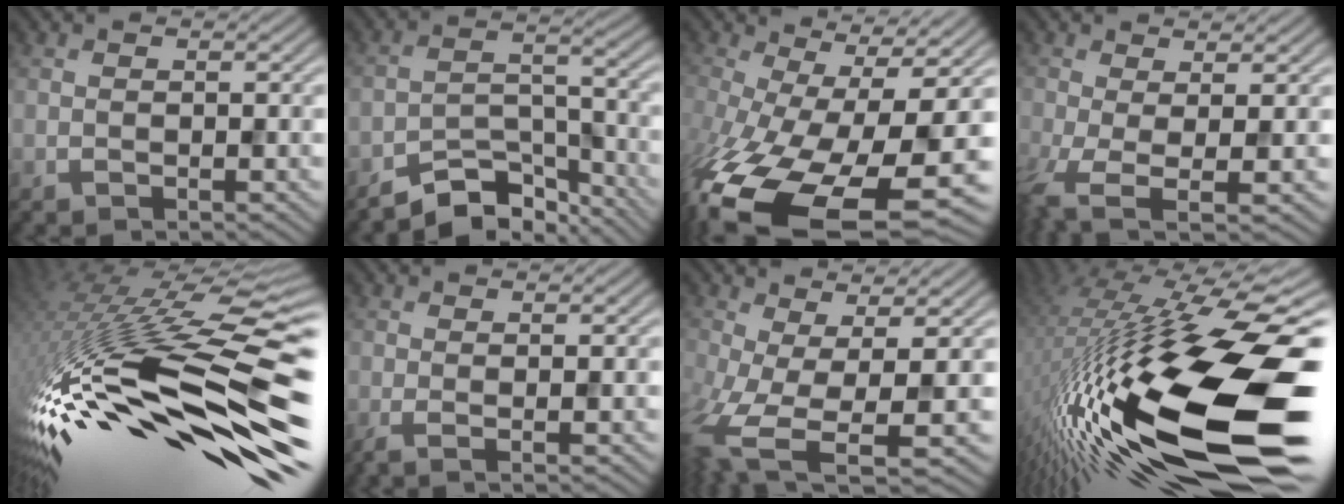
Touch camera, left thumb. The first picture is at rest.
{"total": 6.8, "force": [-6.2, 2.1, 1.8], "torque": [-0.022, 0.004, -0.117]}
{"total": 17.6, "force": [-7.2, 8.0, 14.0], "torque": [-0.304, -0.067, -0.084]}
{"total": 5.0, "force": [-1.0, 1.8, 4.6], "torque": [-0.105, -0.019, -0.015]}
{"total": 18.6, "force": [-4.1, 5.7, 17.2], "torque": [-0.332, -0.019, -0.065]}
{"total": 2.2, "force": [-0.2, 0.7, 2.1], "torque": [-0.038, 0.000, -0.006]}
{"total": 7.9, "force": [-1.8, 3.2, 7.0], "torque": [-0.164, -0.037, -0.020]}
{"total": 20.7, "force": [-4.2, 7.2, 18.9], "torque": [-0.348, -0.012, -0.078]}